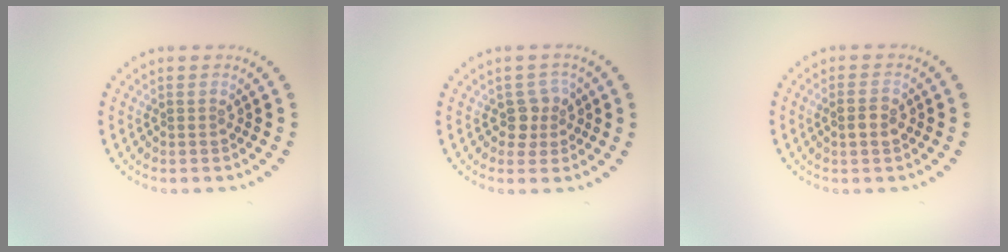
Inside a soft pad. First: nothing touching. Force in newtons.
{"total": 2.0, "press": 1.7, "slide": 1.0}
{"total": 1.7, "press": 1.7, "slide": 0.3}